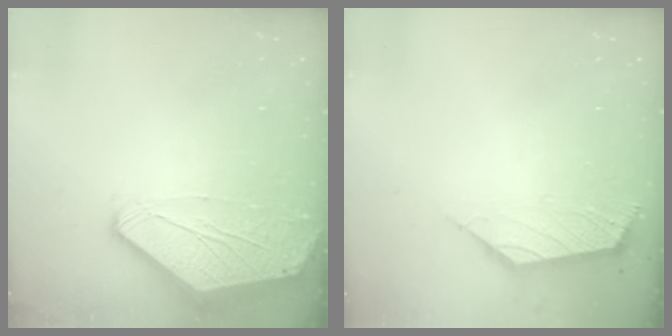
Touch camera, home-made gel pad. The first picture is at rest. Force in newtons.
{"total": 2.9, "press": 2.8, "slide": 0.7}